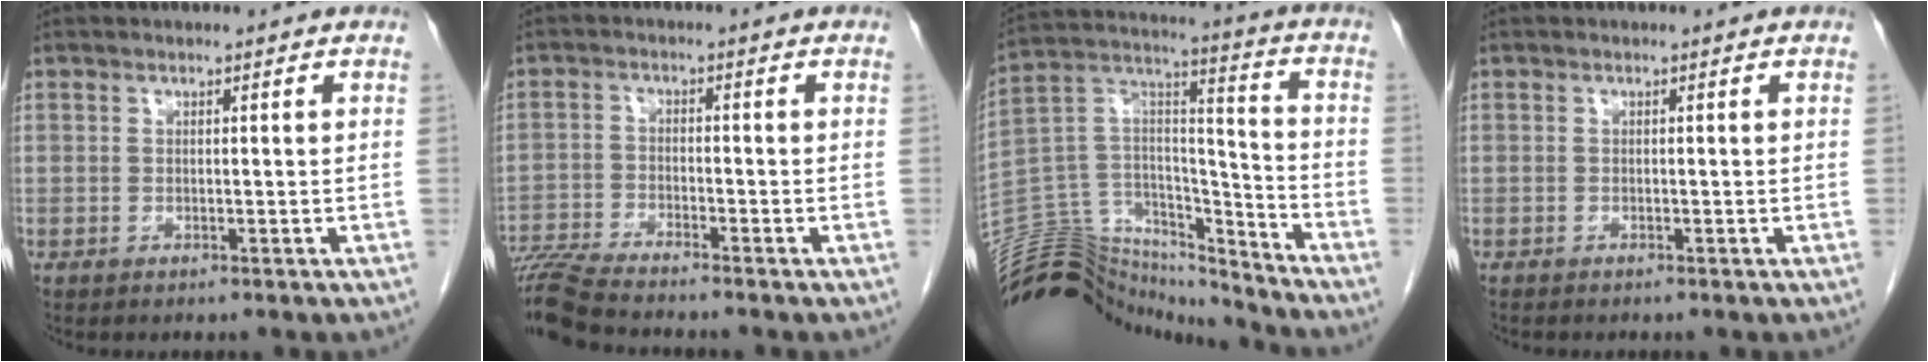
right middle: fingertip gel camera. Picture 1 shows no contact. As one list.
[{"total": 9.2, "force": [-8.5, -0.4, 3.5], "torque": [-0.058, -0.019, -0.152]}, {"total": 19.8, "force": [-18.7, 5.8, 2.6], "torque": [-0.054, 0.077, -0.307]}, {"total": 0.0}]